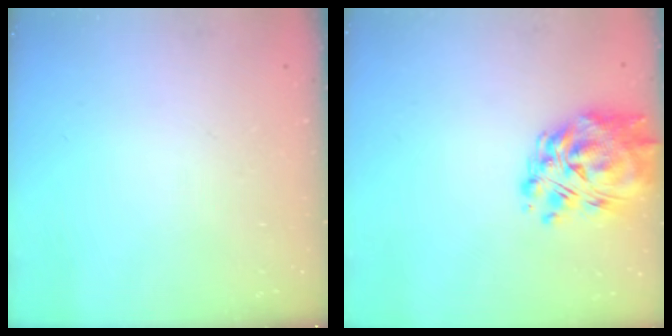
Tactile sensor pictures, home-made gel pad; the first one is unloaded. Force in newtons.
{"total": 12.4, "press": 11.4, "slide": 4.8}